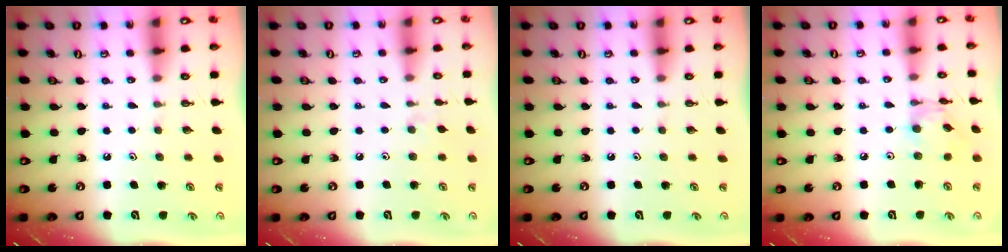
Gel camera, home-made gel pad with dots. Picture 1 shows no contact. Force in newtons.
{"total": 3.2, "press": 3.2, "slide": 0.5}
{"total": 0.0}
{"total": 4.4, "press": 4.4, "slide": 0.3}